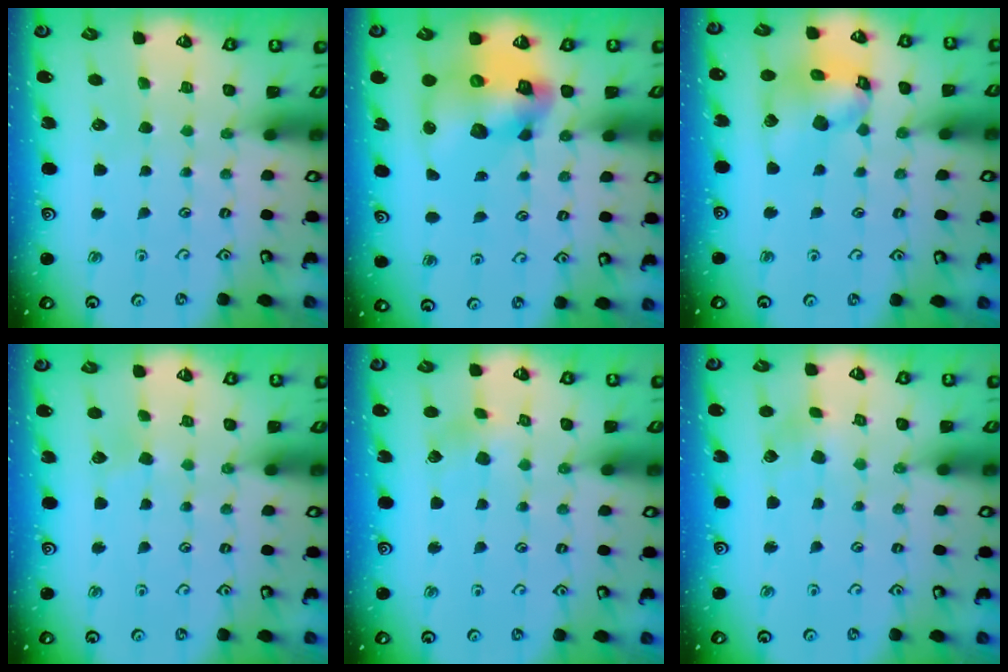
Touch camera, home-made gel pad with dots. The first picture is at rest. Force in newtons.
{"total": 15.1, "press": 15.0, "slide": 2.1}
{"total": 14.9, "press": 14.8, "slide": 2.0}
{"total": 2.9, "press": 2.9, "slide": 0.3}
{"total": 2.8, "press": 2.7, "slide": 0.8}
{"total": 2.8, "press": 2.8, "slide": 0.4}